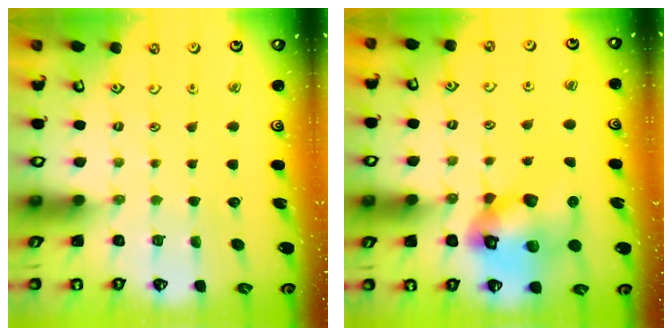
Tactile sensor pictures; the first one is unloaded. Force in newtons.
{"total": 16.0, "press": 15.8, "slide": 2.4}